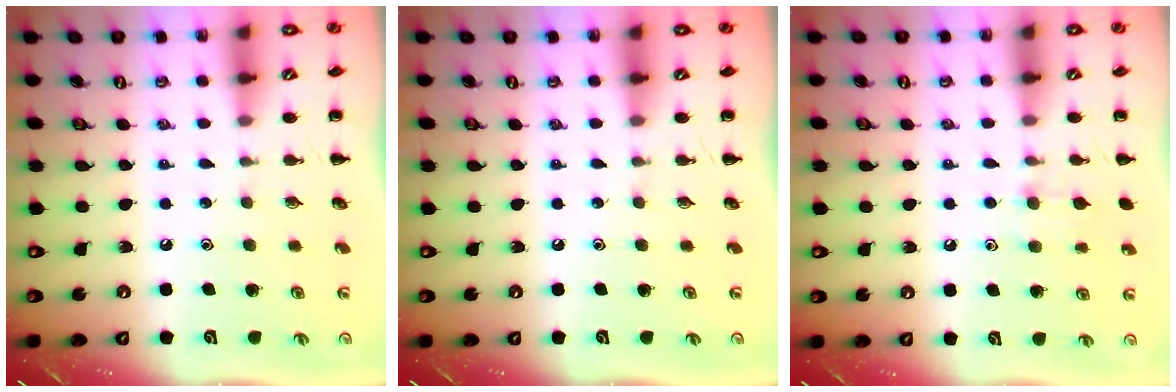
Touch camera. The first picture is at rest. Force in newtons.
{"total": 0.0}
{"total": 8.1, "press": 7.9, "slide": 1.9}